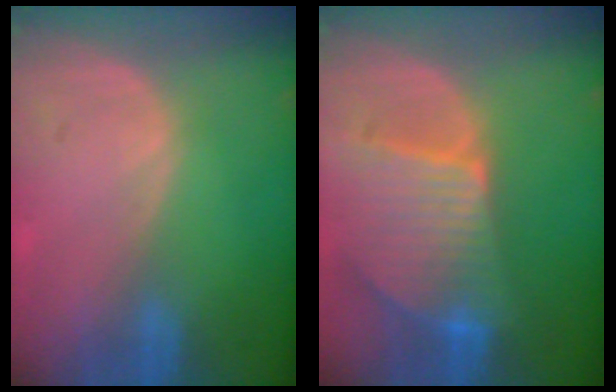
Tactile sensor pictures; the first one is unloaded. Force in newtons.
{"total": 9.4, "press": 8.2, "slide": 4.6}